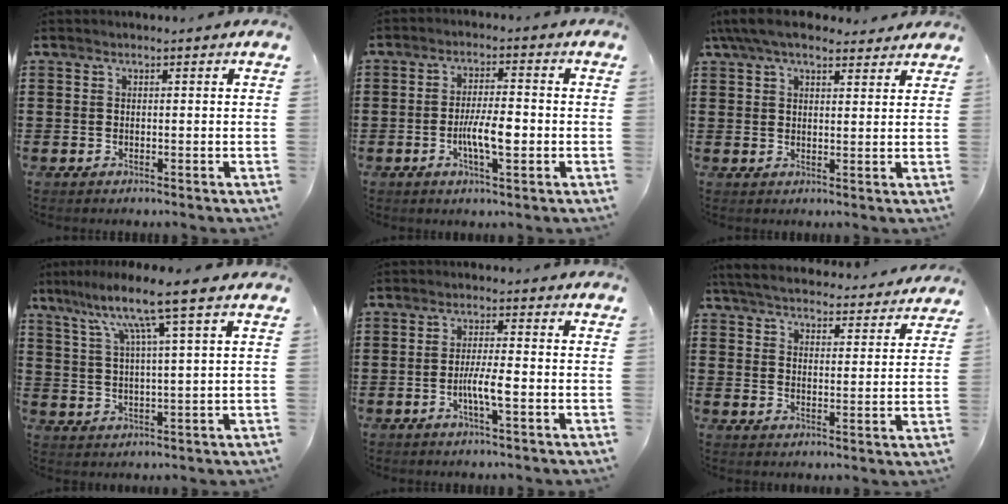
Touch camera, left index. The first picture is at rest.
{"total": 6.1, "force": [-1.4, 1.7, 5.7], "torque": [-0.109, 0.002, -0.029]}
{"total": 6.1, "force": [4.9, 1.8, 3.1], "torque": [-0.073, -0.002, 0.092]}
{"total": 8.7, "force": [5.4, -0.2, 6.8], "torque": [-0.149, -0.011, 0.087]}
{"total": 4.3, "force": [-1.4, 0.7, 4.1], "torque": [-0.084, -0.003, -0.030]}
{"total": 5.0, "force": [5.0, 0.2, 0.8], "torque": [-0.041, -0.032, 0.084]}